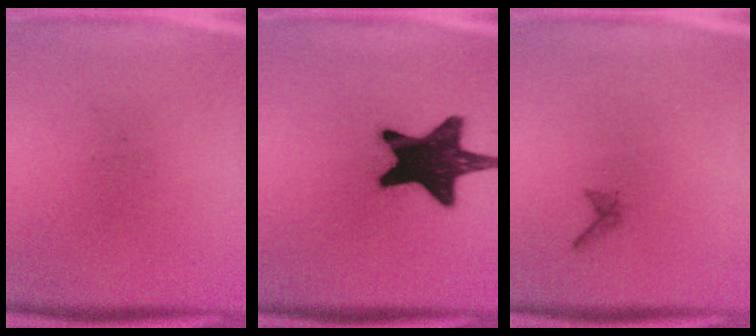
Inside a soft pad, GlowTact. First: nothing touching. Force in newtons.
{"total": 18.1}
{"total": 0.6}